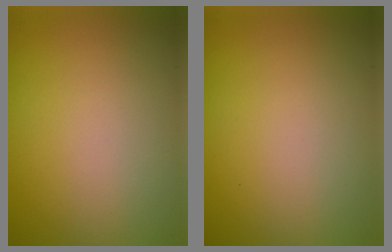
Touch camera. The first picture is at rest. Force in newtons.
{"total": 0.0}